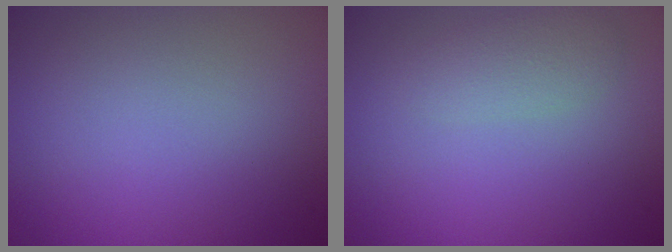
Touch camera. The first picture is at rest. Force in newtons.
{"total": 1.7, "press": 1.7, "slide": 0.1}